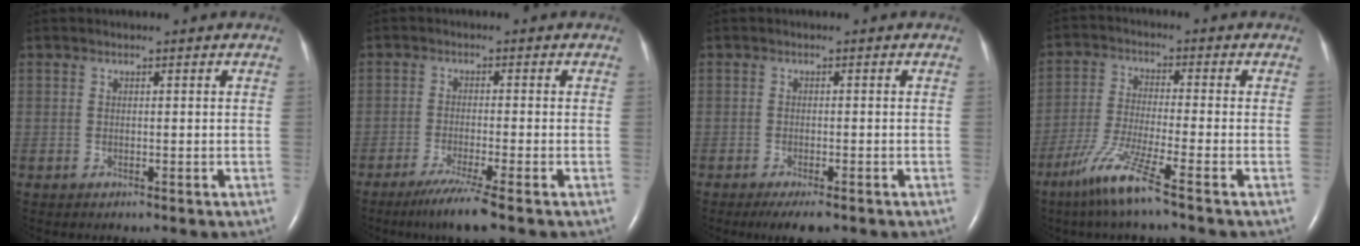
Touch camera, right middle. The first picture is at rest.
{"total": 5.9, "force": [-4.1, -0.9, 4.1], "torque": [-0.078, -0.020, -0.077]}
{"total": 4.3, "force": [-3.1, 1.0, 2.9], "torque": [-0.043, -0.009, -0.043]}
{"total": 8.5, "force": [-5.4, -0.8, 6.4], "torque": [-0.132, -0.029, -0.112]}